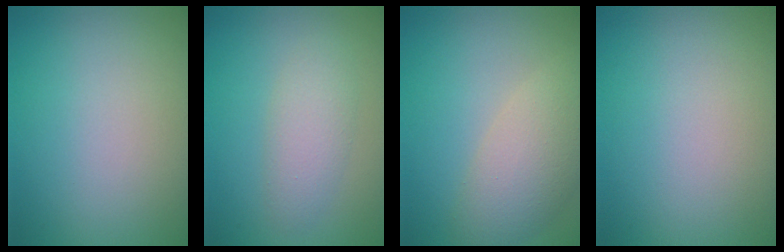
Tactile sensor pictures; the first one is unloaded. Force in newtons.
{"total": 2.6, "press": 2.6, "slide": 0.1}
{"total": 5.2, "press": 5.2, "slide": 0.3}
{"total": 0.0}